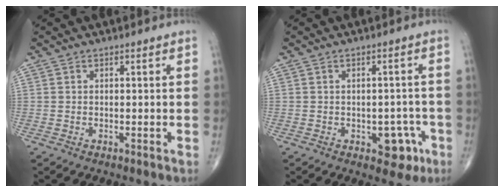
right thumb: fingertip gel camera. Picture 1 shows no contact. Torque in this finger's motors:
{"motor_torque": [2.59, 2.42, 0.54, -0.74, 0.03]}